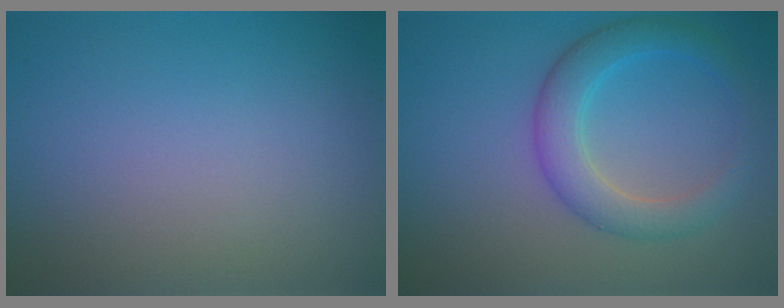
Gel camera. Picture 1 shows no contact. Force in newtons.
{"total": 4.1, "press": 4.1, "slide": 0.1}